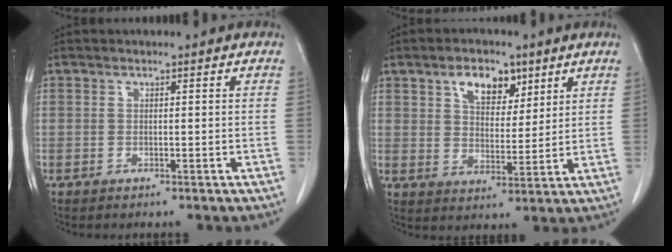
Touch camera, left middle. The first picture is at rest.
{"total": 7.1, "force": [4.0, 4.0, 4.4], "torque": [-0.071, 0.009, 0.070]}